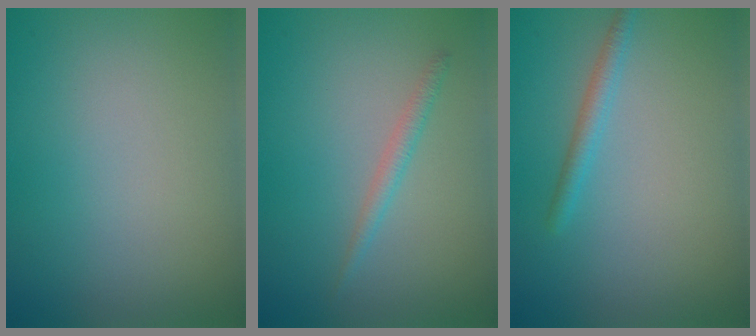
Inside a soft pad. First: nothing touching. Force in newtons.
{"total": 1.3, "press": 1.3, "slide": 0.1}
{"total": 1.6, "press": 1.6, "slide": 0.1}